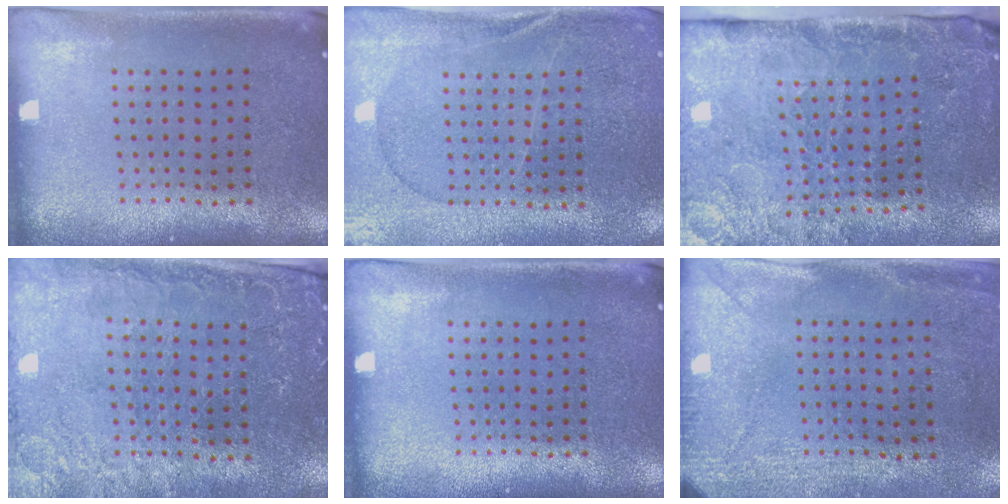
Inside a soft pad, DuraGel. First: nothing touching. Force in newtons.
{"total": 0.5, "press": 0.4, "slide": 0.4}
{"total": 3.2, "press": 3.2, "slide": 0.5}
{"total": 0.6, "press": 0.4, "slide": 0.4}
{"total": 0.0}
{"total": 3.0, "press": 2.3, "slide": 1.9}